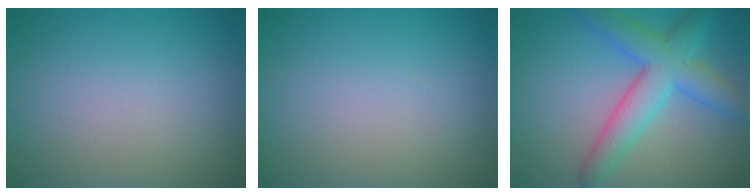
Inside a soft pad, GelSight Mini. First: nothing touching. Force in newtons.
{"total": 0.0}
{"total": 6.1, "press": 6.1, "slide": 0.1}